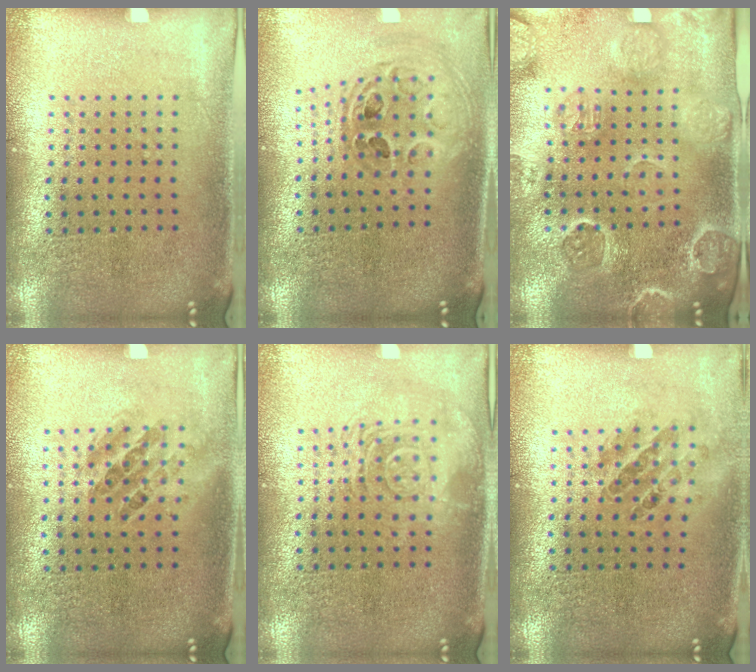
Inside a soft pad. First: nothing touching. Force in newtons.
{"total": 1.0, "press": 1.0, "slide": 0.2}
{"total": 3.2, "press": 3.1, "slide": 0.9}
{"total": 0.8, "press": 0.7, "slide": 0.4}
{"total": 2.6, "press": 2.6, "slide": 0.4}
{"total": 1.0, "press": 0.9, "slide": 0.3}